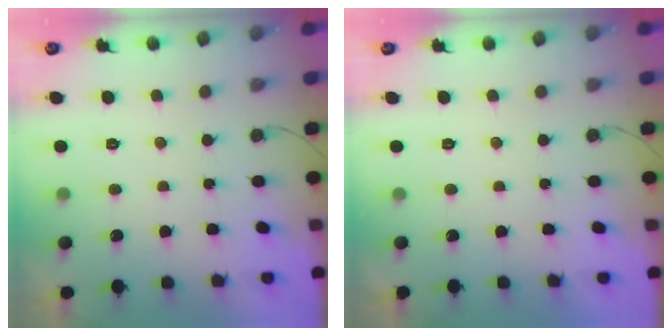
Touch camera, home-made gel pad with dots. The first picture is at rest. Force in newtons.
{"total": 1.6, "press": 1.6, "slide": 0.0}